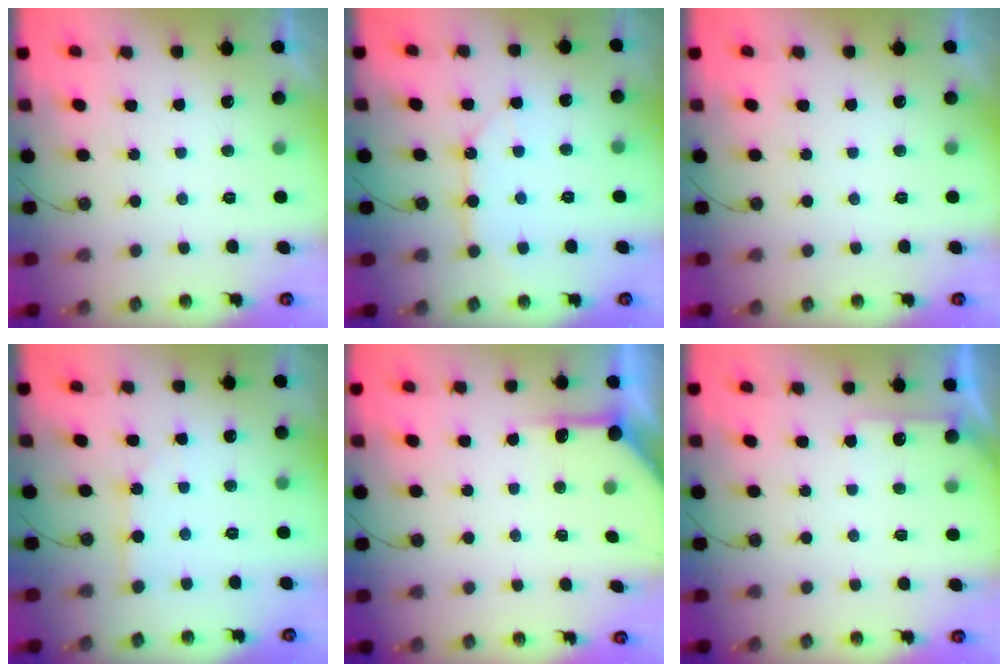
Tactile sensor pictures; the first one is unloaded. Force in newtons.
{"total": 9.0, "press": 9.0, "slide": 0.2}
{"total": 0.0}
{"total": 2.4, "press": 2.4, "slide": 0.1}
{"total": 5.2, "press": 5.2, "slide": 0.3}
{"total": 4.2, "press": 4.1, "slide": 0.6}